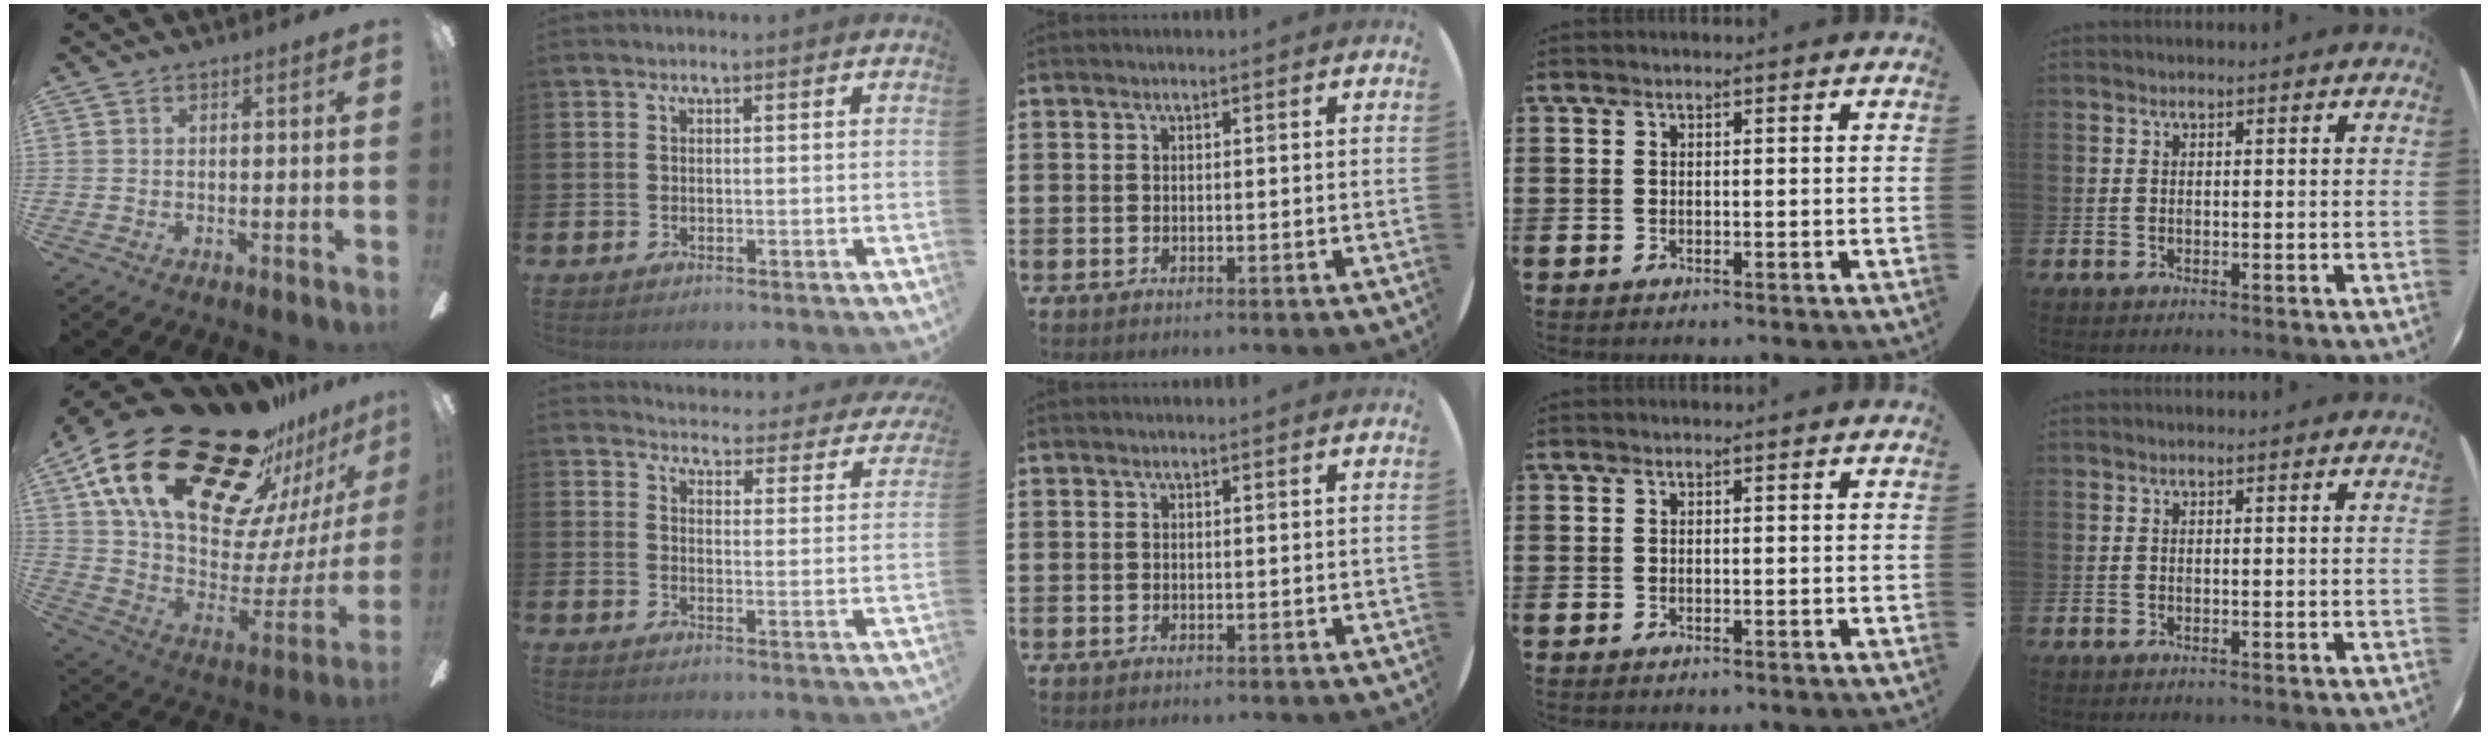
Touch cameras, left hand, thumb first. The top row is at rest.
{"thumb": {"total": 33.1, "force": [22.0, 15.2, 19.5], "torque": [-0.298, -0.168, 0.423]}, "index": {"total": 3.5, "force": [3.4, 0.7, 0.4], "torque": [-0.020, -0.037, 0.050]}}